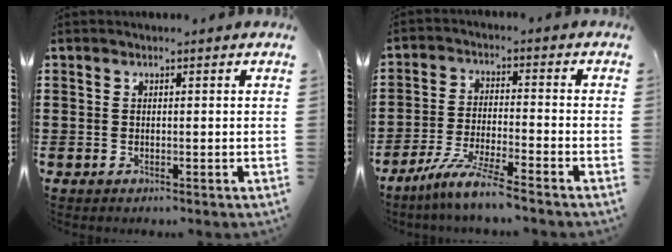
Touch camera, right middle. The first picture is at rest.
{"total": 6.7, "force": [-5.9, -0.4, 3.3], "torque": [-0.075, -0.016, -0.116]}